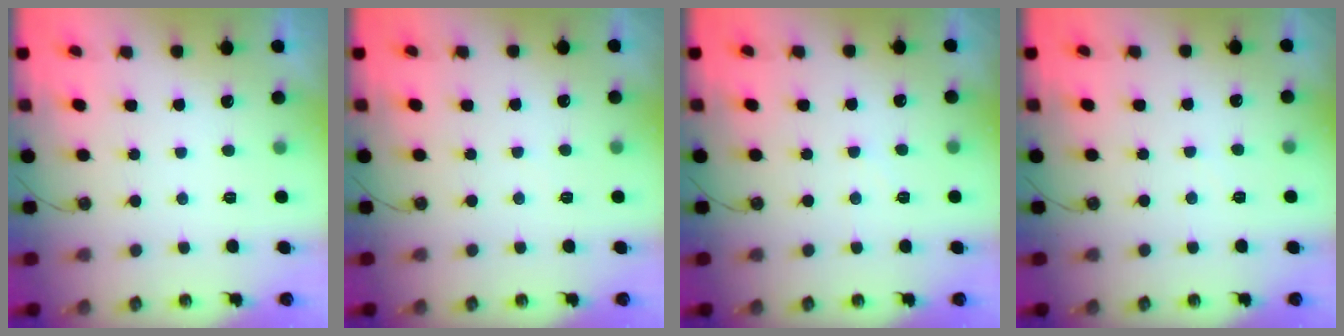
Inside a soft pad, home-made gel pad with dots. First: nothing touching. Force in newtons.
{"total": 2.8, "press": 2.7, "slide": 0.5}
{"total": 5.2, "press": 5.1, "slide": 1.0}
{"total": 1.9, "press": 1.9, "slide": 0.3}